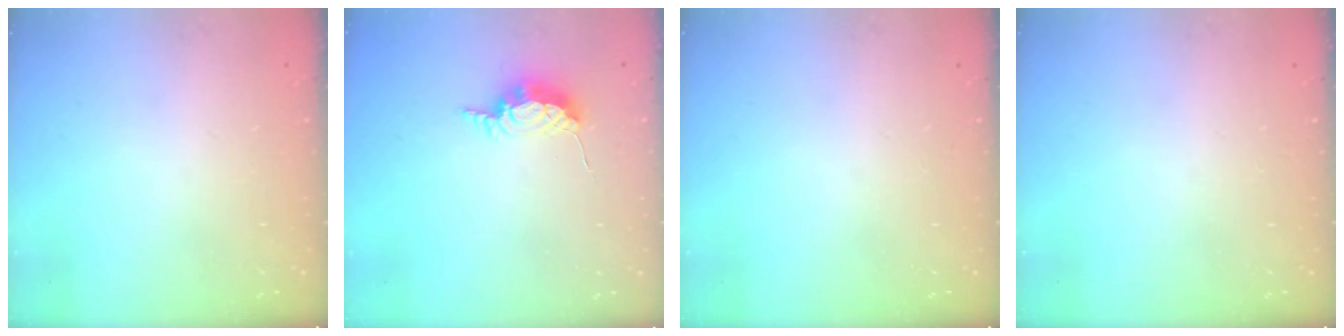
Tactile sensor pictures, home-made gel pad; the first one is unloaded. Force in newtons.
{"total": 7.3, "press": 7.3, "slide": 0.4}
{"total": 0.0}
{"total": 0.0}